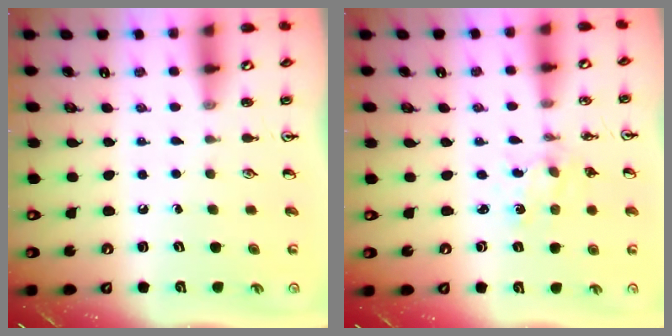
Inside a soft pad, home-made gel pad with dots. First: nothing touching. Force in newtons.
{"total": 0.7, "press": 0.7, "slide": 0.1}